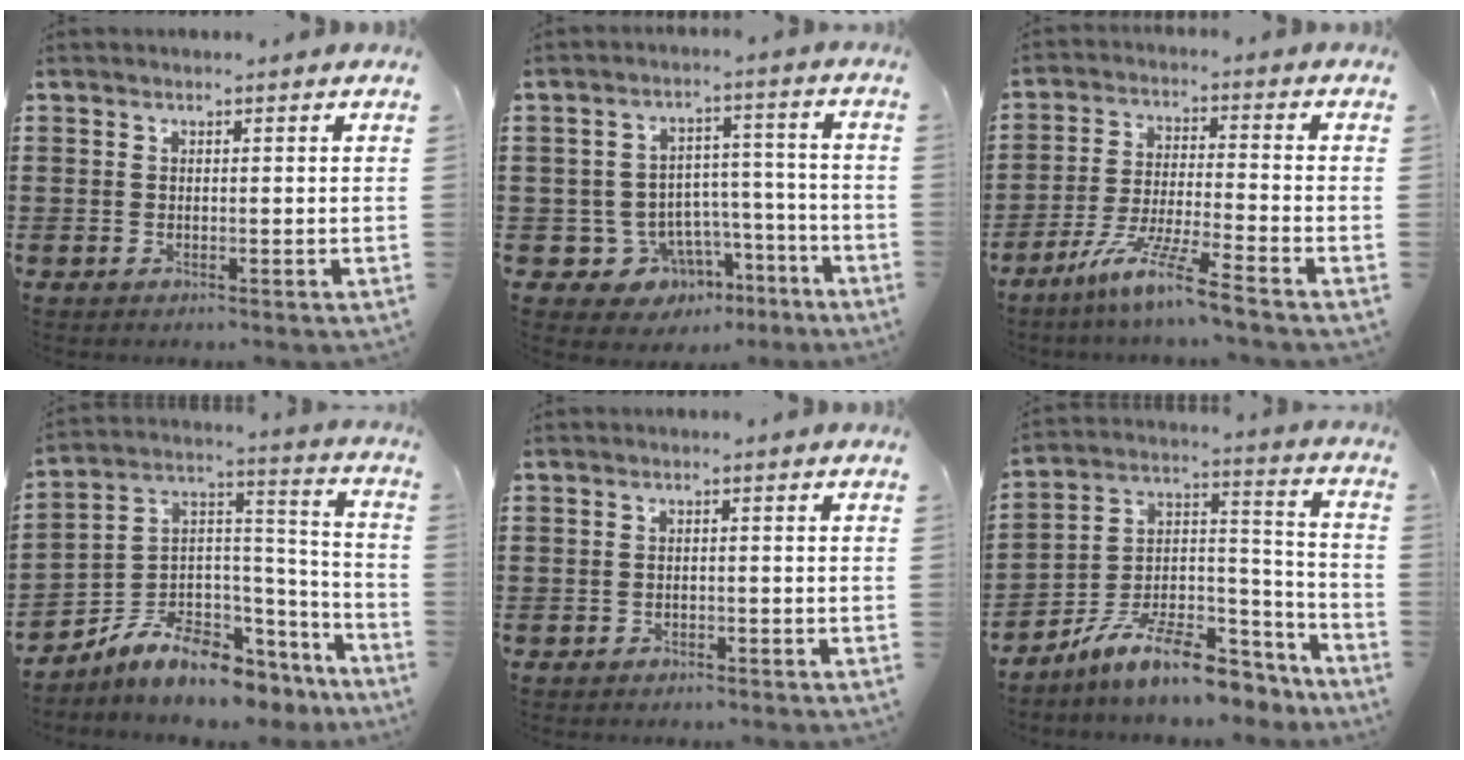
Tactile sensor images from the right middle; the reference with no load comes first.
{"total": 6.8, "force": [-4.0, 5.4, 1.0], "torque": [-0.032, 0.023, -0.067]}
{"total": 8.7, "force": [-7.0, -0.6, 5.1], "torque": [-0.106, -0.014, -0.139]}
{"total": 8.3, "force": [-7.0, 3.1, 3.1], "torque": [-0.078, 0.000, -0.140]}
{"total": 1.1, "force": [-1.0, 0.4, 0.0], "torque": [-0.004, 0.002, -0.023]}
{"total": 10.5, "force": [-8.8, 2.2, 5.2], "torque": [-0.101, 0.021, -0.176]}